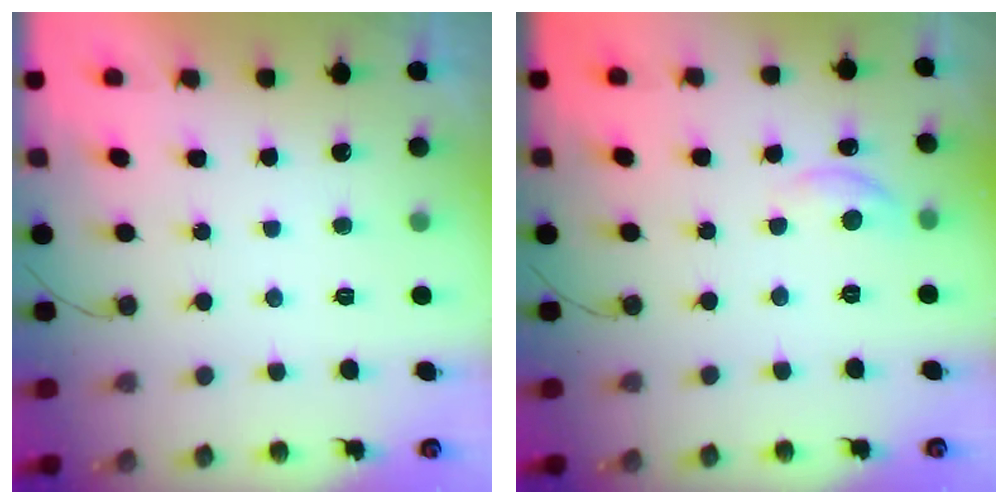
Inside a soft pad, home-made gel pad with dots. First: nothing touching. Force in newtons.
{"total": 5.3, "press": 5.3, "slide": 0.7}